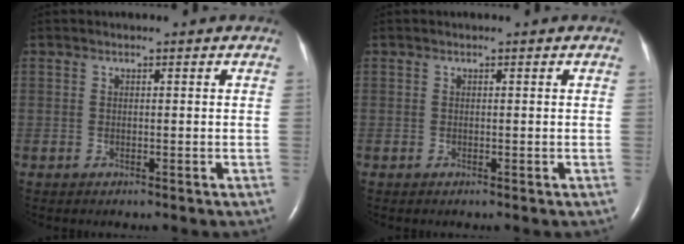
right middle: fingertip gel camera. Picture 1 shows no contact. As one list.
[{"total": 0.0}]